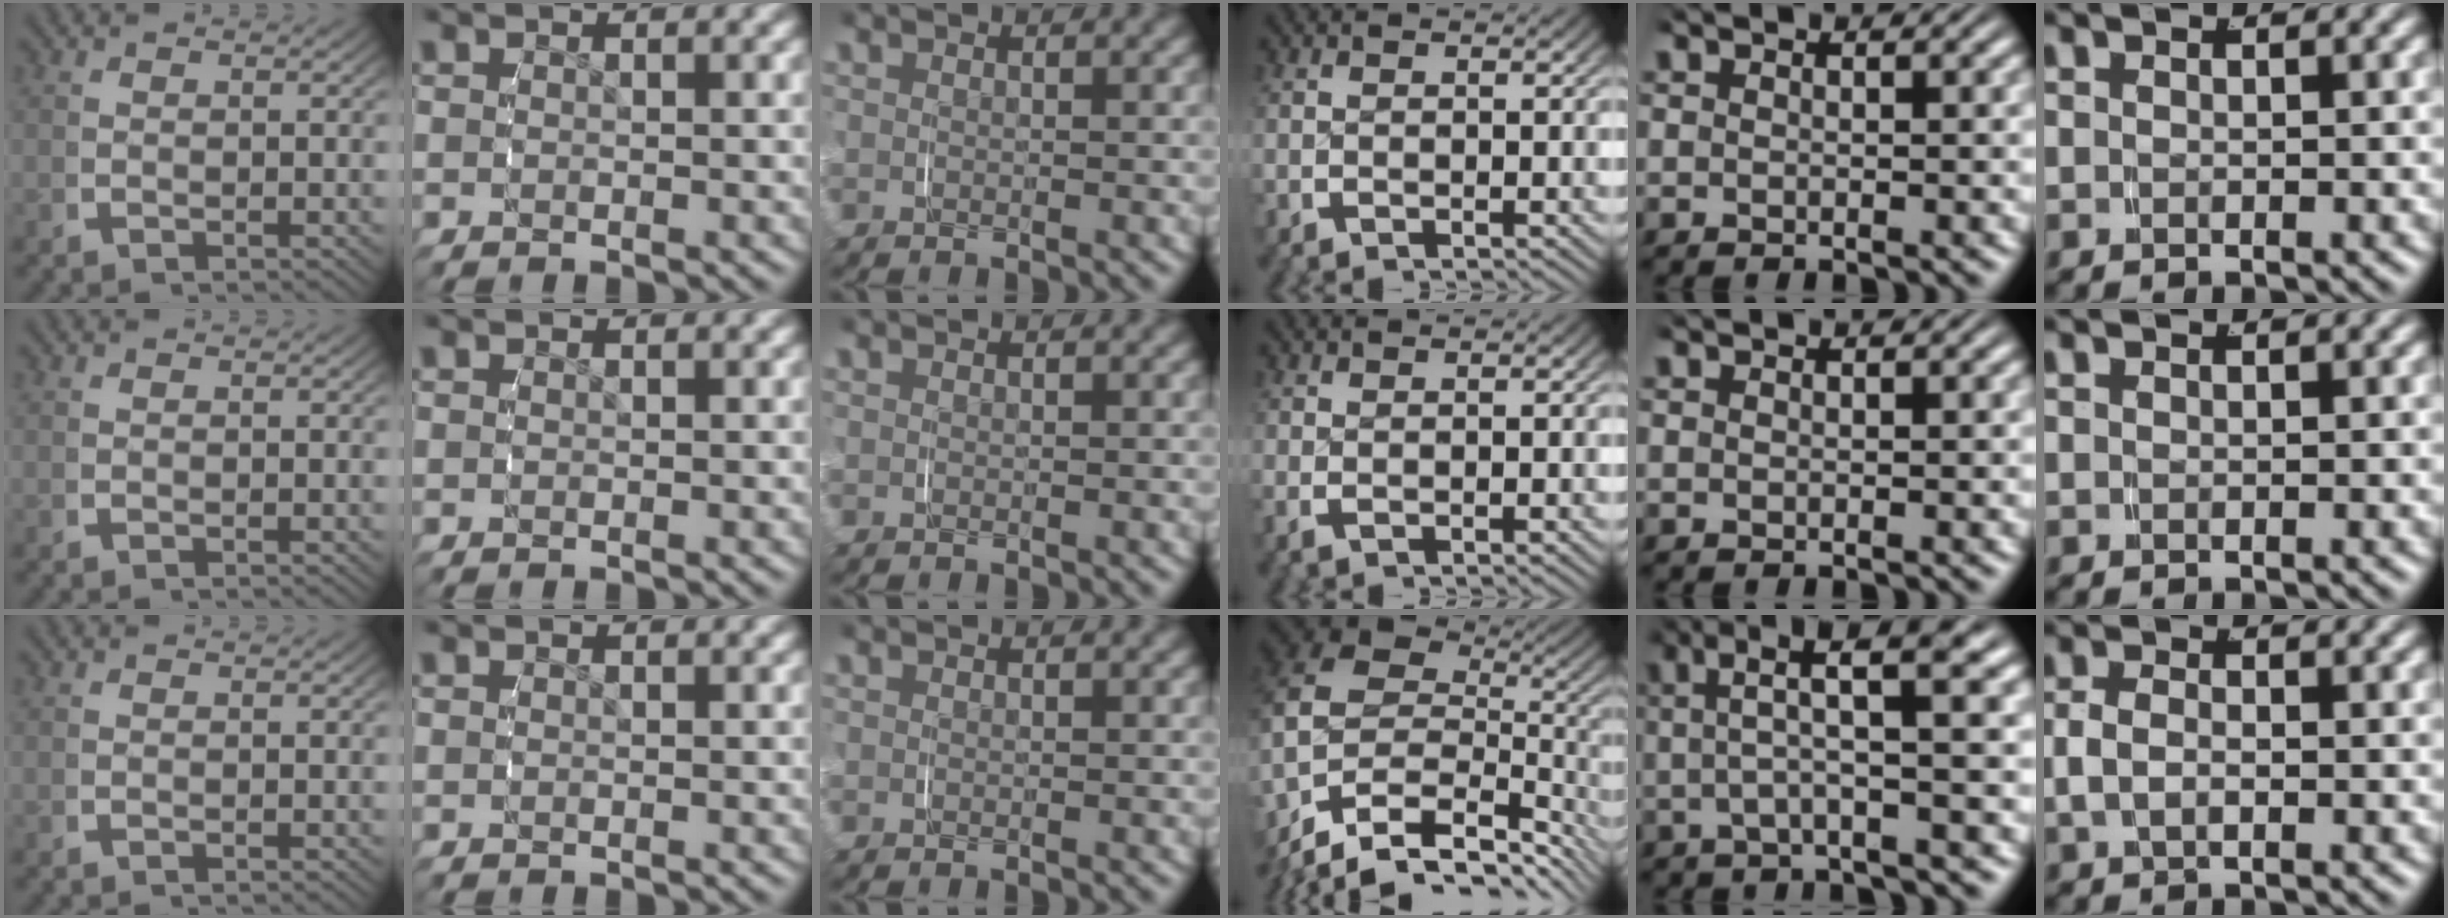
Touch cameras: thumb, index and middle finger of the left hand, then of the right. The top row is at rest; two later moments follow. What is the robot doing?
{"motion": "grasp_and_lifting", "object": "shirt"}